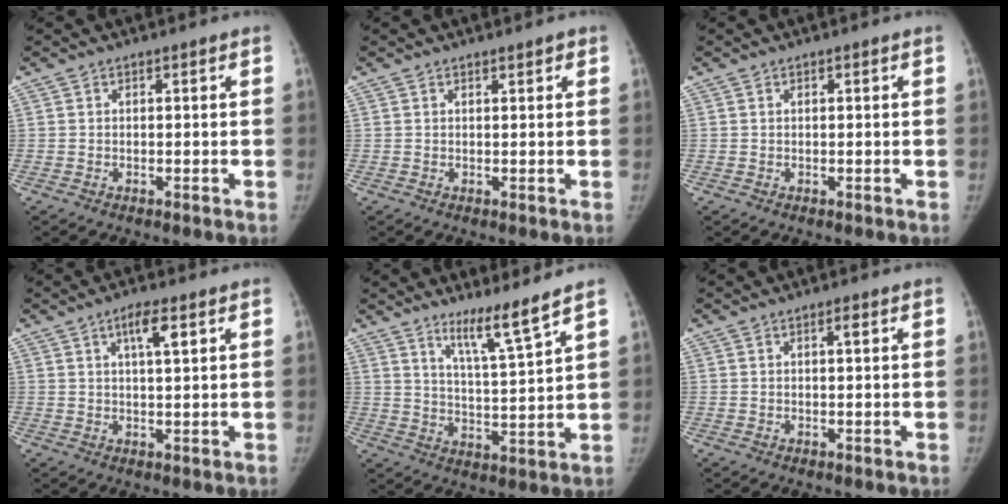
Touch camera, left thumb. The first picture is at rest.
{"total": 0.9, "force": [0.7, 0.3, 0.5], "torque": [-0.004, -0.002, 0.010]}
{"total": 0.0}
{"total": 4.7, "force": [2.1, 1.0, 4.1], "torque": [-0.070, -0.003, 0.038]}
{"total": 8.1, "force": [6.2, -0.7, 5.2], "torque": [-0.086, -0.060, 0.112]}
{"total": 1.1, "force": [0.4, 0.1, 1.0], "torque": [-0.017, 0.001, 0.006]}